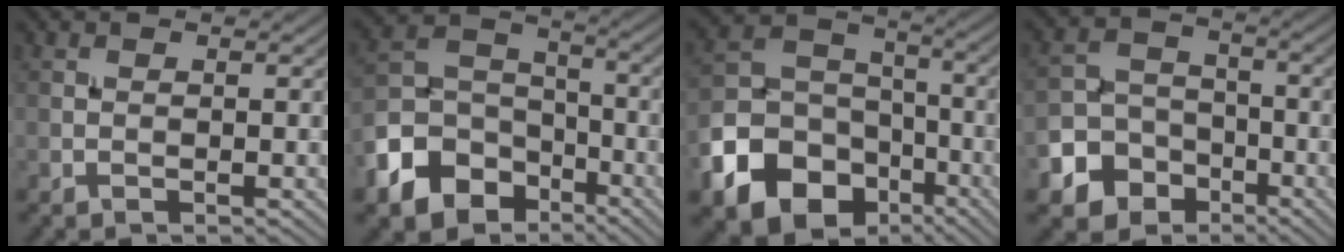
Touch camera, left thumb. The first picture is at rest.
{"total": 12.0, "force": [-6.8, 8.3, 5.4], "torque": [-0.149, -0.026, -0.138]}
{"total": 16.5, "force": [-8.5, 12.2, 7.1], "torque": [-0.200, -0.050, -0.157]}
{"total": 8.0, "force": [-4.2, 6.2, 2.6], "torque": [-0.062, -0.014, -0.099]}